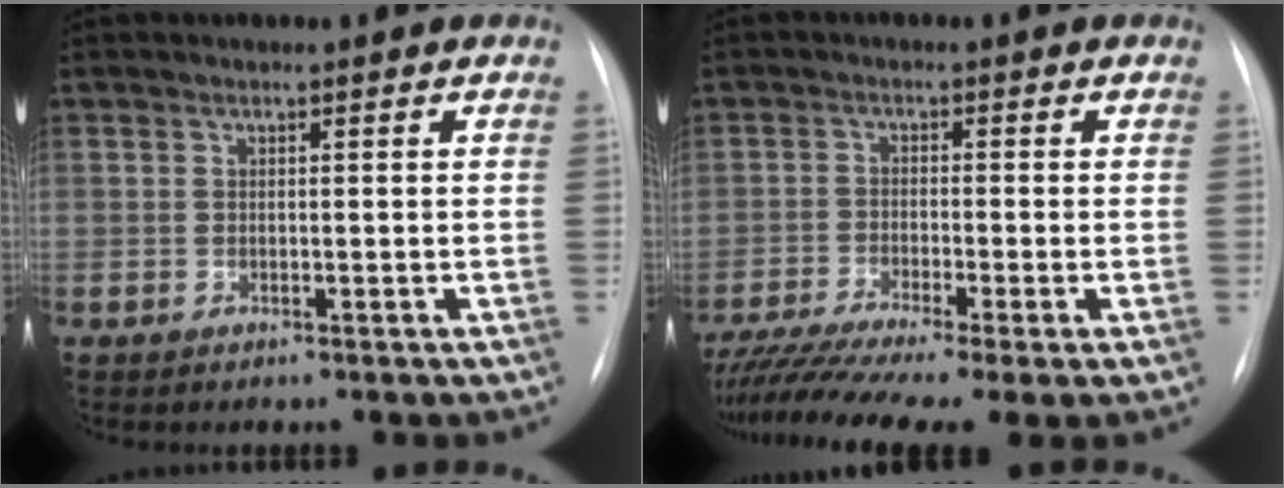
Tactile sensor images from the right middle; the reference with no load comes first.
{"total": 11.4, "force": [-8.6, 0.4, 7.6], "torque": [-0.134, -0.024, -0.142]}